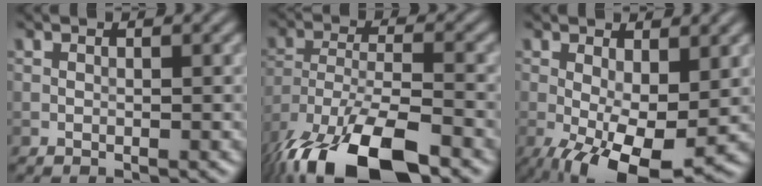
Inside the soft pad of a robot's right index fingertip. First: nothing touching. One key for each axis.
{"total": 13.3, "fx": -9.3, "fy": 4.7, "fz": 8.3, "tx": -0.180, "ty": -0.023, "tz": -0.165}
{"total": 8.3, "fx": -2.3, "fy": 3.2, "fz": 7.3, "tx": -0.136, "ty": -0.019, "tz": -0.031}